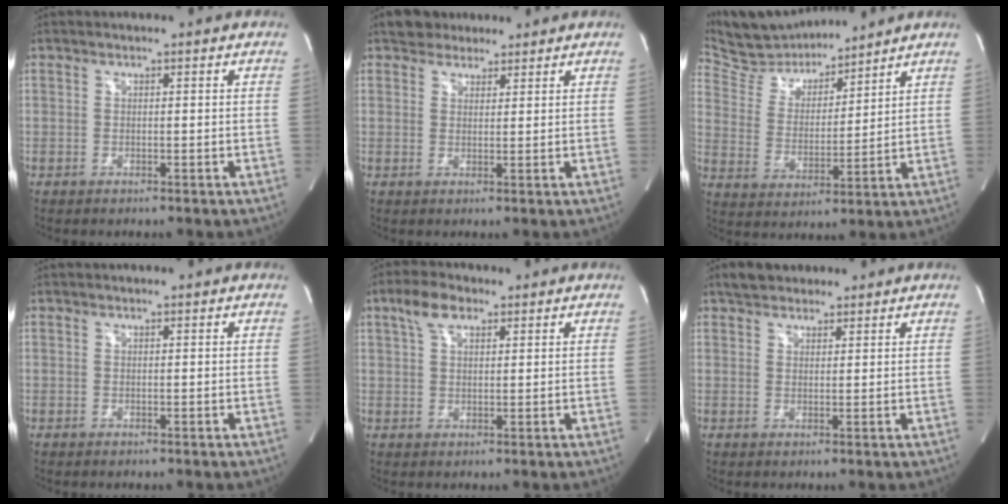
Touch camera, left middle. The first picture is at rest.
{"total": 3.8, "force": [3.0, 2.2, 0.5], "torque": [-0.009, 0.017, 0.050]}
{"total": 11.1, "force": [10.6, 2.9, 1.3], "torque": [-0.036, 0.007, 0.207]}
{"total": 0.0}
{"total": 4.8, "force": [2.8, 2.3, 3.2], "torque": [-0.071, 0.016, 0.055]}
{"total": 4.5, "force": [3.6, 2.2, 1.5], "torque": [-0.028, 0.020, 0.062]}